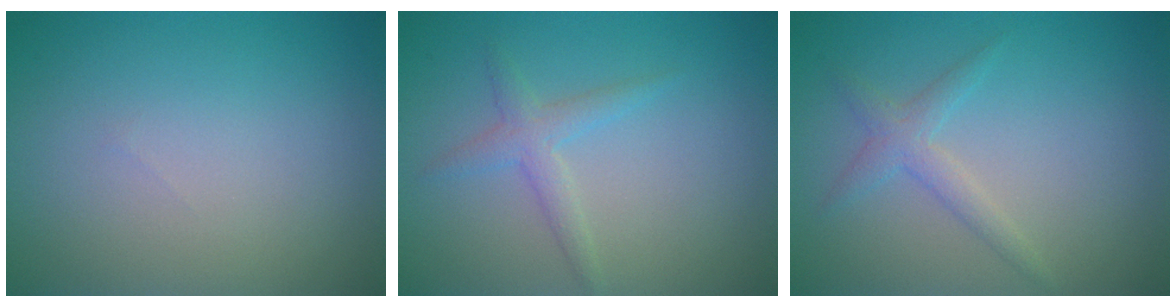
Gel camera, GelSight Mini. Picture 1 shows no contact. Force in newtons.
{"total": 1.9, "press": 1.9, "slide": 0.1}
{"total": 2.0, "press": 2.0, "slide": 0.0}